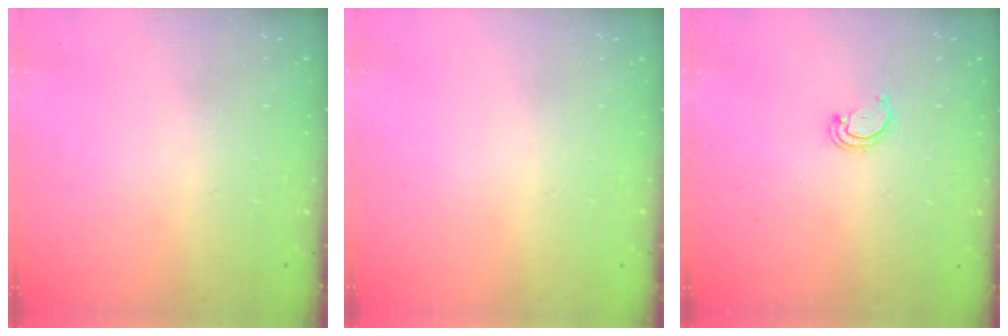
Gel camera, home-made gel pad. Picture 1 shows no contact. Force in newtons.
{"total": 0.0}
{"total": 2.2, "press": 2.2, "slide": 0.2}